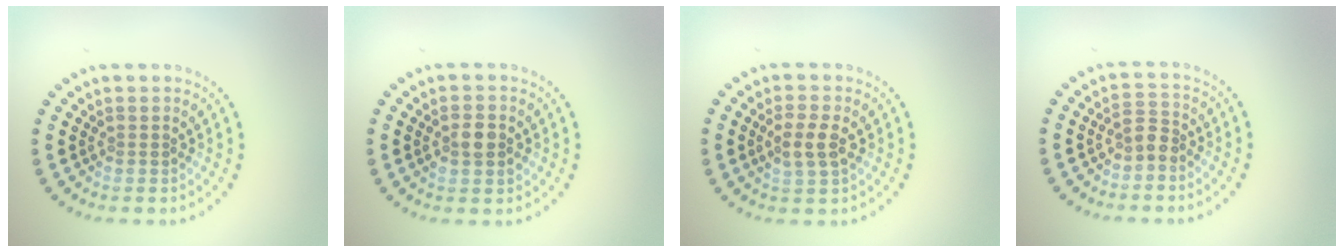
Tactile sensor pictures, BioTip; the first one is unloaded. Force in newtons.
{"total": 2.5, "press": 2.5, "slide": 0.3}
{"total": 2.6, "press": 2.6, "slide": 0.4}
{"total": 1.8, "press": 1.5, "slide": 1.1}